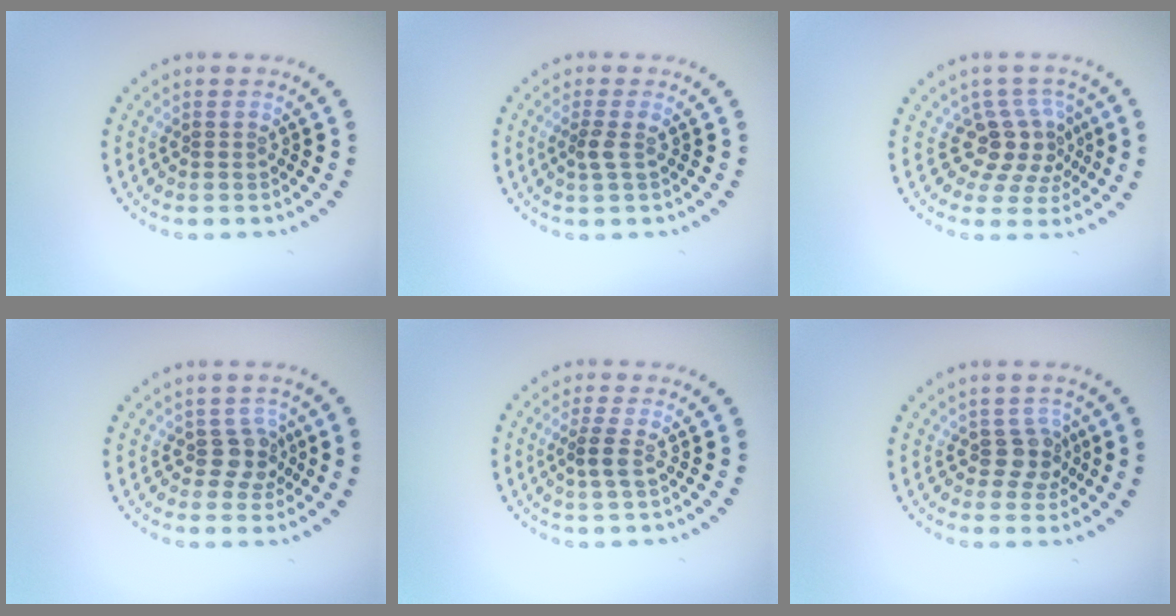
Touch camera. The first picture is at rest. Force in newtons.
{"total": 1.2, "press": 1.0, "slide": 0.8}
{"total": 3.7, "press": 2.8, "slide": 2.4}
{"total": 2.1, "press": 1.8, "slide": 1.2}
{"total": 1.7, "press": 1.2, "slide": 1.2}
{"total": 2.1, "press": 1.8, "slide": 1.2}